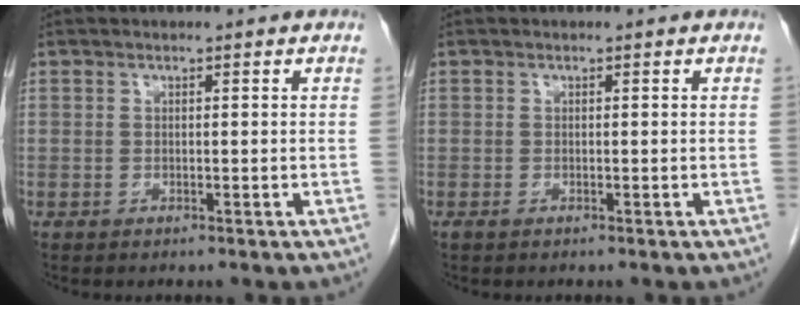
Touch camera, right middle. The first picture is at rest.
{"total": 0.0}